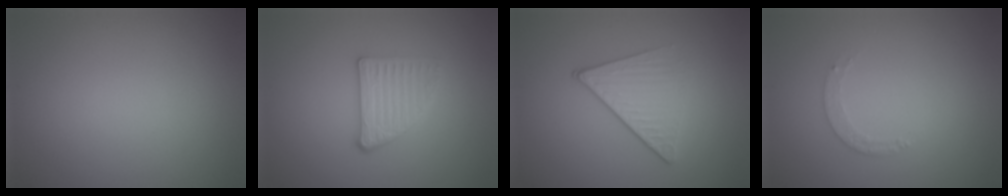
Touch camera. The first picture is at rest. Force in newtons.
{"total": 2.8, "press": 2.5, "slide": 1.4}
{"total": 4.2, "press": 2.9, "slide": 3.0}
{"total": 0.8, "press": 0.6, "slide": 0.6}